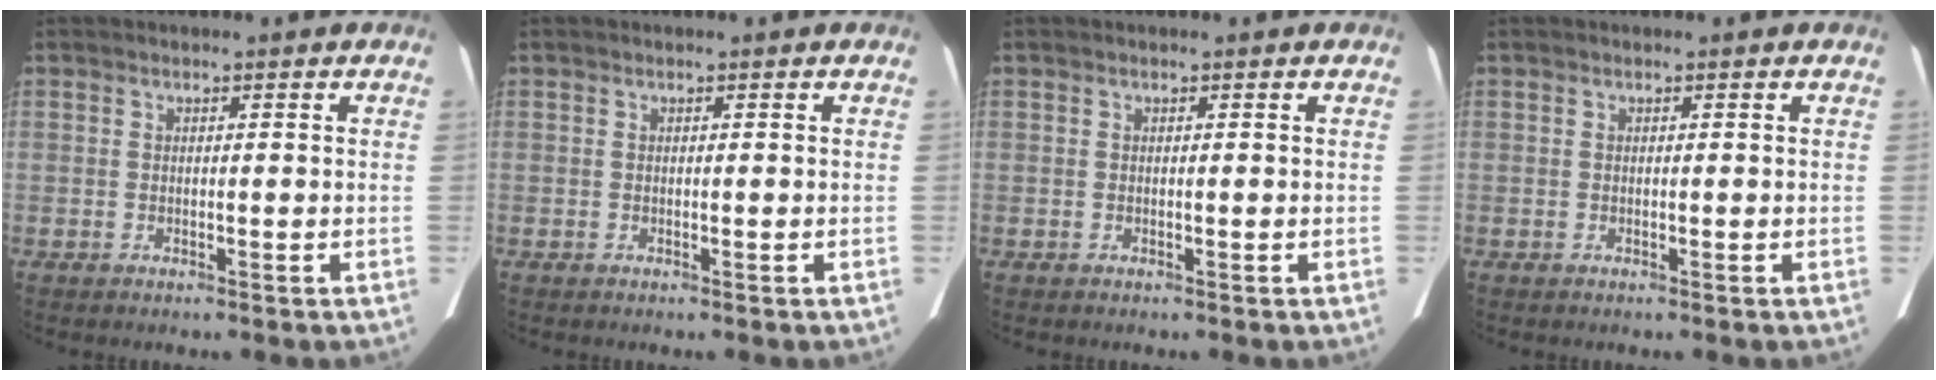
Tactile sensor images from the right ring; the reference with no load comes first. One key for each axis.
{"total": 0.0}
{"total": 0.0}
{"total": 0.0}